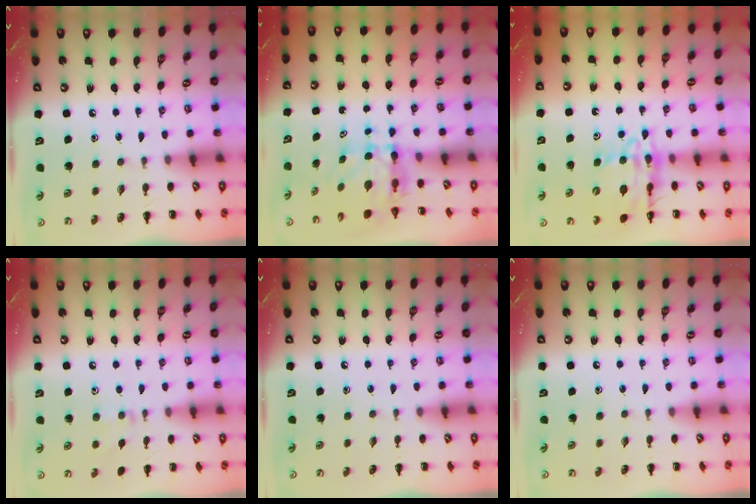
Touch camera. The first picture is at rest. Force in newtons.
{"total": 5.3, "press": 5.1, "slide": 1.5}
{"total": 12.3, "press": 11.8, "slide": 3.5}
{"total": 6.2, "press": 6.0, "slide": 1.8}
{"total": 0.0}
{"total": 0.0}